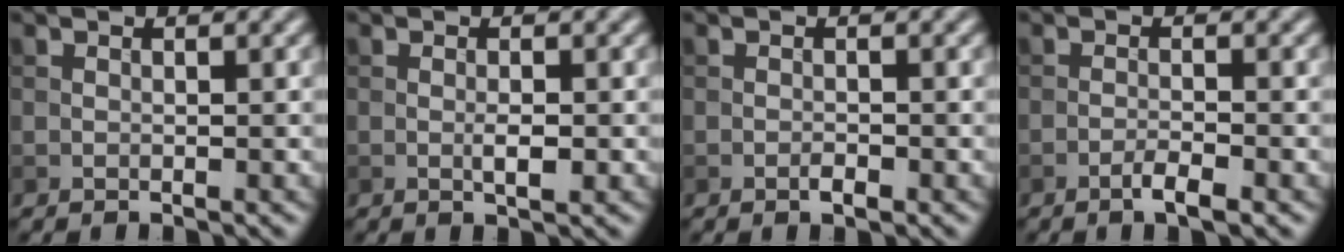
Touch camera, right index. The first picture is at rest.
{"total": 1.5, "force": [-0.3, 0.4, 1.4], "torque": [-0.027, -0.002, -0.006]}
{"total": 1.0, "force": [-0.5, 0.3, 0.7], "torque": [-0.012, 0.000, -0.009]}
{"total": 2.1, "force": [-1.3, 0.3, 1.7], "torque": [-0.029, 0.003, -0.025]}